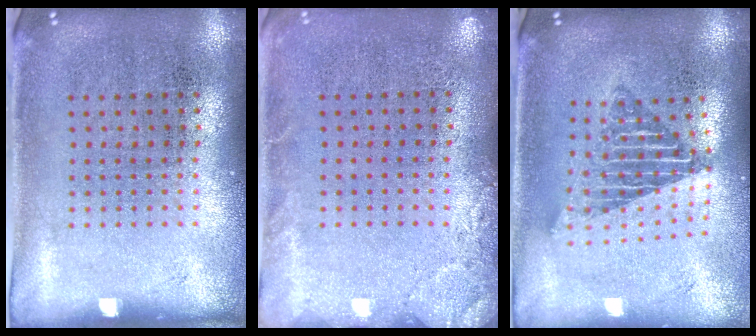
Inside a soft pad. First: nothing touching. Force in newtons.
{"total": 1.9, "press": 1.8, "slide": 0.3}
{"total": 1.7, "press": 1.4, "slide": 1.0}